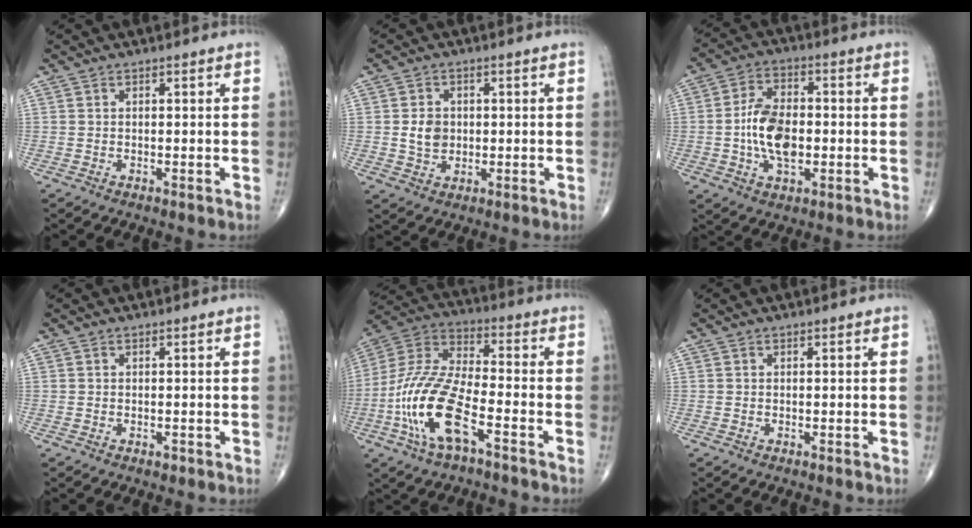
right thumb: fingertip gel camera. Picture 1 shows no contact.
{"total": 4.6, "force": [0.2, 3.7, 2.8], "torque": [-0.034, -0.002, 0.007]}
{"total": 10.9, "force": [-1.2, 6.3, 8.8], "torque": [-0.150, 0.012, -0.025]}
{"total": 0.5, "force": [-0.2, 0.4, 0.3], "torque": [-0.002, 0.000, -0.004]}
{"total": 16.8, "force": [-6.7, 6.3, 14.1], "torque": [-0.302, 0.038, -0.126]}
{"total": 0.0}